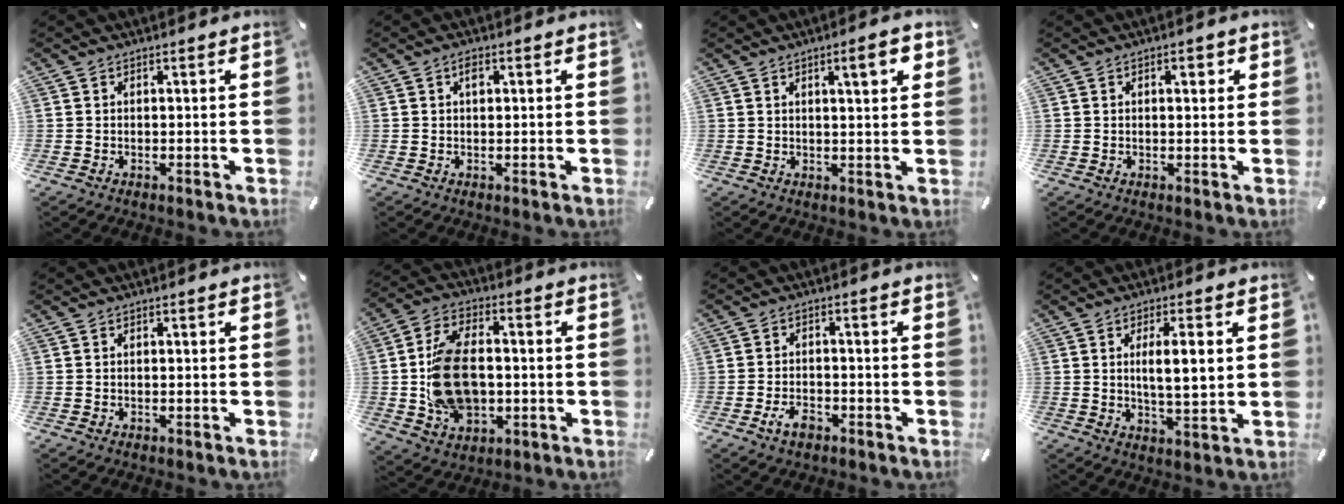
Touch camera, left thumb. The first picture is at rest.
{"total": 1.8, "force": [0.6, 1.0, 1.3], "torque": [-0.021, 0.001, 0.008]}
{"total": 6.2, "force": [2.8, 1.0, 5.5], "torque": [-0.078, -0.008, 0.039]}
{"total": 2.1, "force": [0.8, 1.0, 1.7], "torque": [-0.019, 0.001, 0.007]}
{"total": 0.0}
{"total": 15.9, "force": [-1.0, 10.9, 11.6], "torque": [-0.231, 0.009, -0.013]}
{"total": 4.3, "force": [-2.5, 2.5, 2.5], "torque": [-0.060, 0.008, -0.051]}
{"total": 7.9, "force": [1.8, 1.8, 7.4], "torque": [-0.128, -0.006, 0.026]}